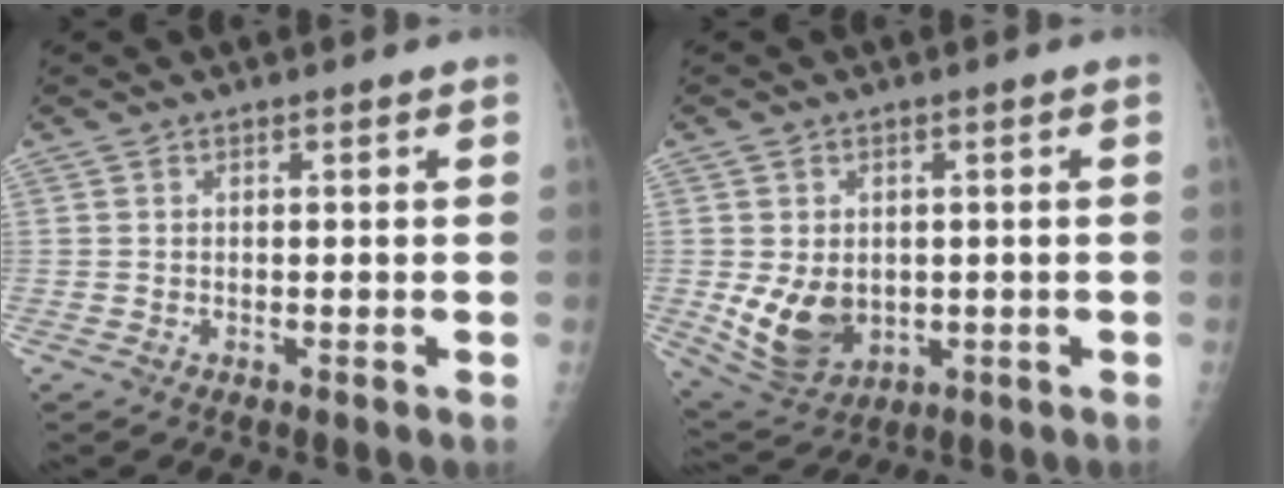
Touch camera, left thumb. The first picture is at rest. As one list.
[{"total": 9.4, "force": [-0.7, 7.0, 6.2], "torque": [-0.091, -0.010, 0.011]}]